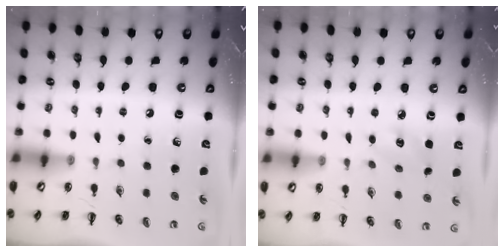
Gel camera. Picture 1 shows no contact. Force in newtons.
{"total": 3.2, "press": 3.1, "slide": 0.7}